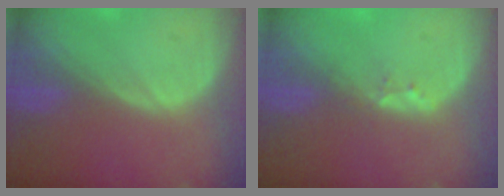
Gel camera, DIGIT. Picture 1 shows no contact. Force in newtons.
{"total": 1.7, "press": 1.5, "slide": 0.9}